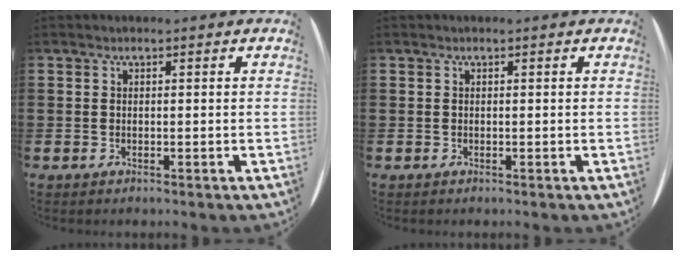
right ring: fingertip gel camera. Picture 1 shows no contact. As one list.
[{"total": 0.0}]